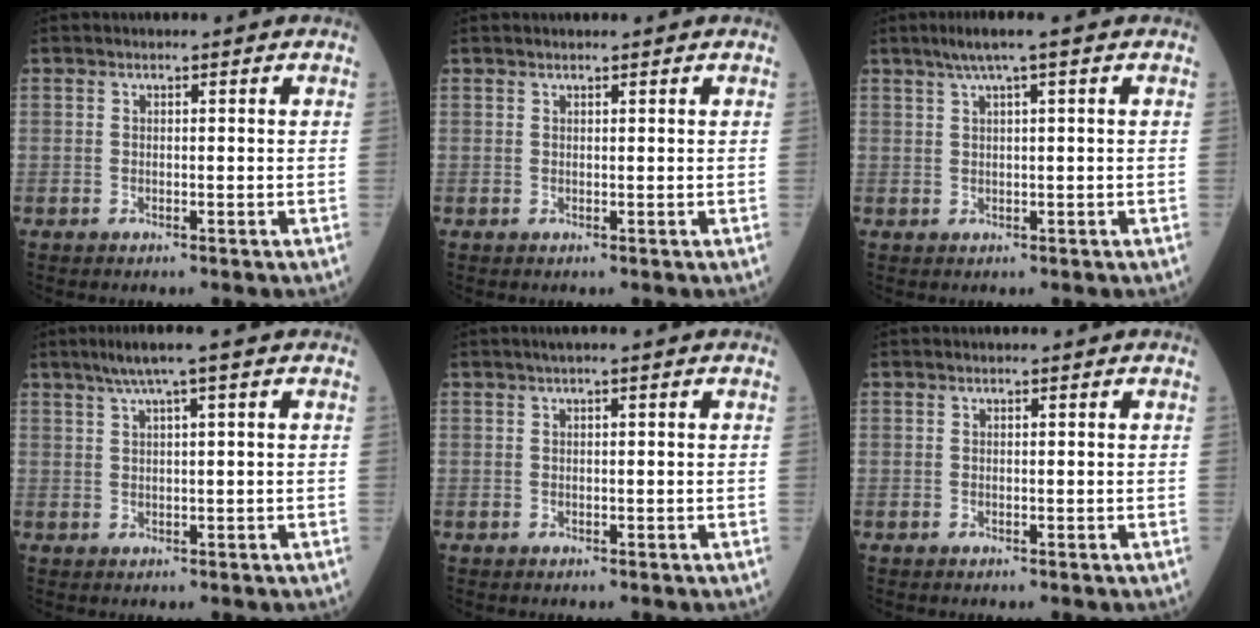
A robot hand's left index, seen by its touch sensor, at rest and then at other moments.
{"total": 1.1, "force": [1.0, 0.1, 0.4], "torque": [-0.004, 0.017, 0.019]}
{"total": 3.9, "force": [2.4, -0.5, 3.1], "torque": [-0.063, 0.014, 0.048]}
{"total": 4.5, "force": [2.8, -0.6, 3.5], "torque": [-0.070, 0.016, 0.053]}
{"total": 1.0, "force": [0.5, -0.1, 0.9], "torque": [-0.020, 0.009, 0.009]}
{"total": 0.0}